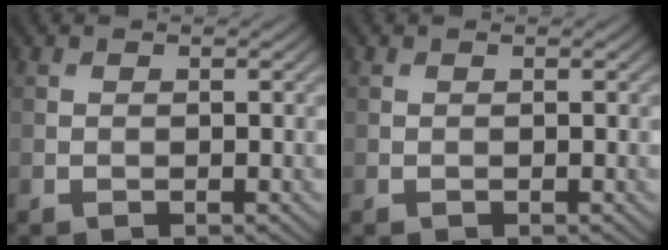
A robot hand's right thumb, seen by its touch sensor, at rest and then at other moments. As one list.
[{"total": 0.0}]